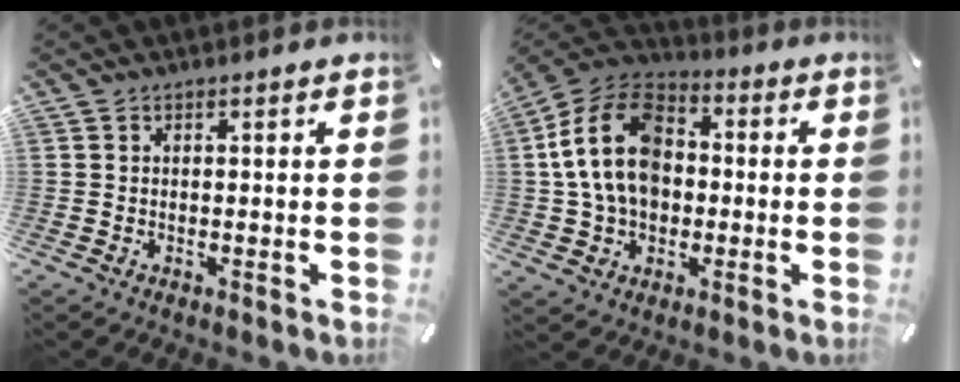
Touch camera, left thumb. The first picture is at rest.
{"total": 16.3, "force": [0.3, 12.6, 10.2], "torque": [-0.229, 0.021, 0.007]}